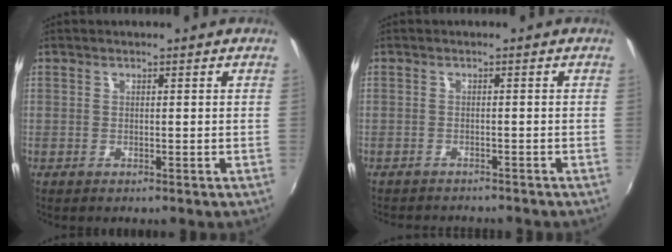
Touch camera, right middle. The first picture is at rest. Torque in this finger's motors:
{"motor_torque": [0.21, -0.47, 0.05, 0.03]}